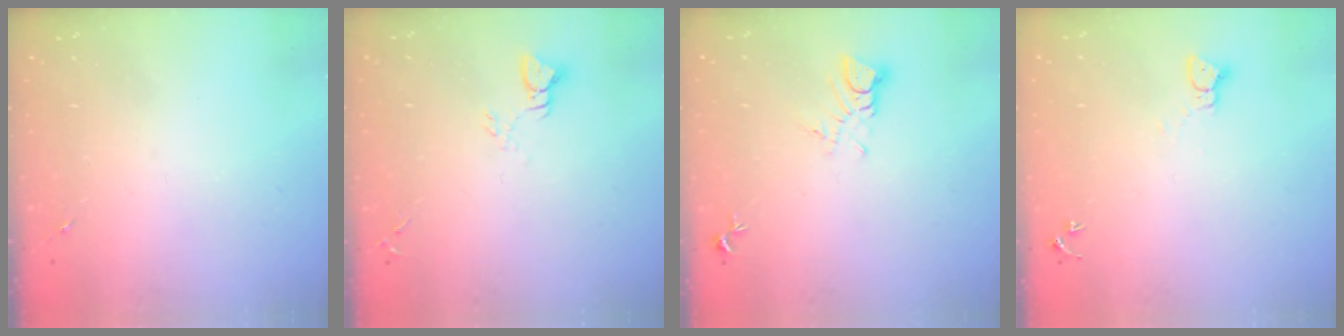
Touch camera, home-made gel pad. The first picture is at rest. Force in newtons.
{"total": 2.8, "press": 2.8, "slide": 0.2}
{"total": 4.4, "press": 4.4, "slide": 0.3}
{"total": 2.3, "press": 2.3, "slide": 0.3}